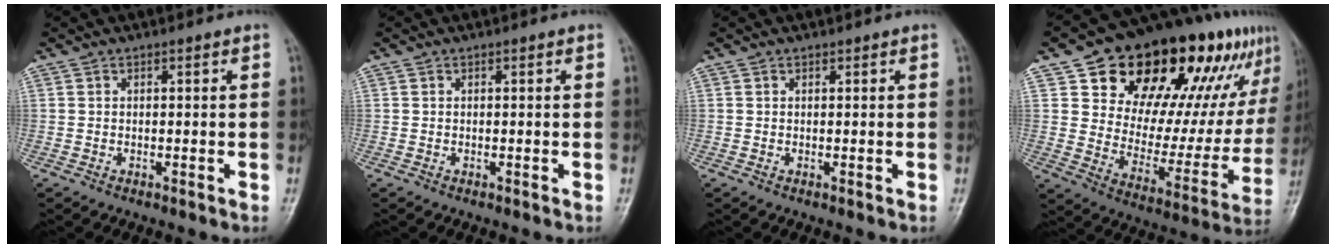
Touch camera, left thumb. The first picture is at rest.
{"total": 0.0}
{"total": 0.0}
{"total": 30.9, "force": [17.2, 15.6, 20.3], "torque": [-0.253, -0.022, 0.266]}